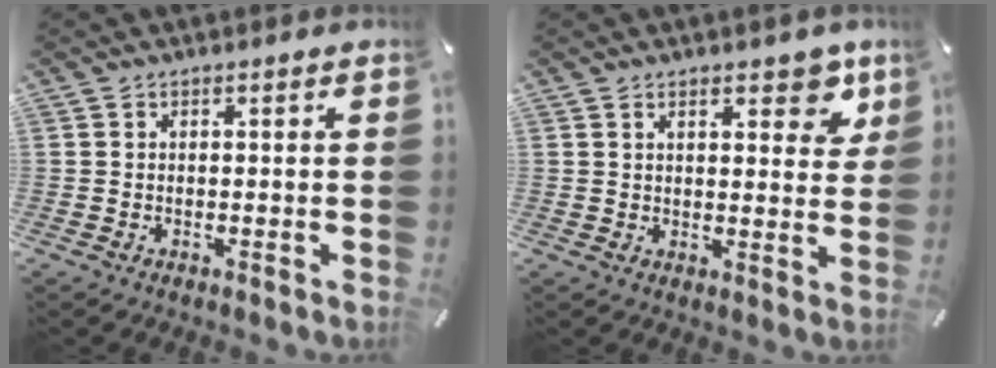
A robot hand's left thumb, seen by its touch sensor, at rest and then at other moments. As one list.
[{"total": 7.7, "force": [4.6, 3.4, 5.1], "torque": [-0.055, -0.020, 0.073]}]